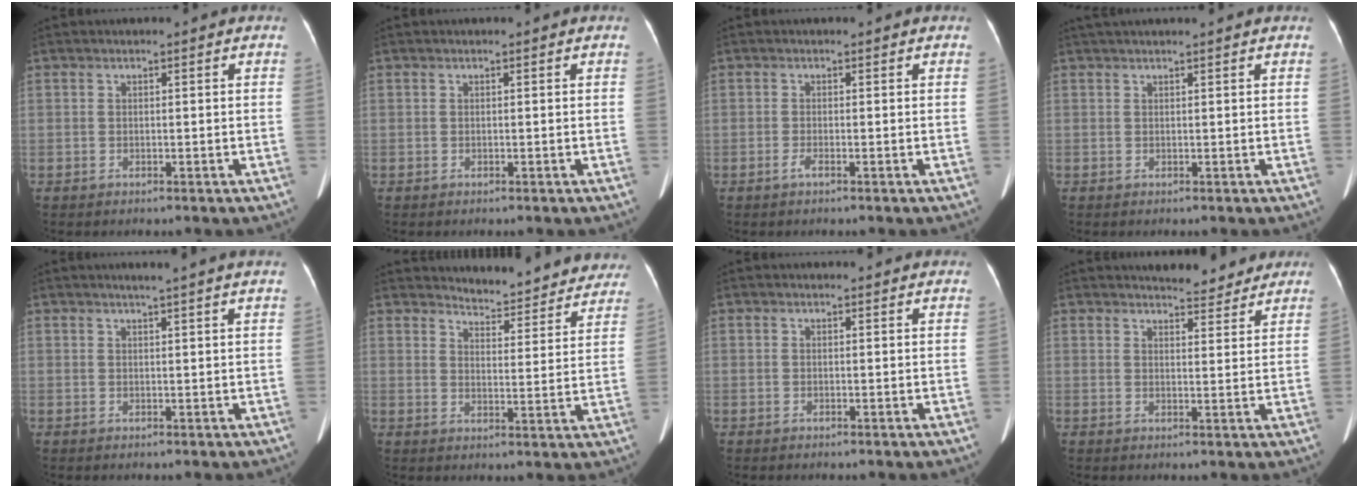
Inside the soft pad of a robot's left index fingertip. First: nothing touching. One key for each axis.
{"total": 0.0}
{"total": 0.9, "fx": -0.6, "fy": 0.0, "fz": 0.6, "tx": -0.016, "ty": -0.002, "tz": -0.010}
{"total": 5.3, "fx": 4.8, "fy": 0.3, "fz": 2.2, "tx": -0.027, "ty": 0.047, "tz": 0.068}
{"total": 4.6, "fx": 3.9, "fy": -0.7, "fz": 2.4, "tx": -0.033, "ty": 0.011, "tz": 0.045}
{"total": 14.4, "fx": 13.9, "fy": 3.2, "fz": 2.2, "tx": -0.001, "ty": -0.036, "tz": 0.150}
{"total": 1.7, "fx": 1.5, "fy": 0.7, "fz": 0.0, "tx": -0.007, "ty": 0.007, "tz": 0.008}
{"total": 6.4, "fx": 6.1, "fy": 1.5, "fz": 1.2, "tx": -0.015, "ty": -0.002, "tz": 0.070}